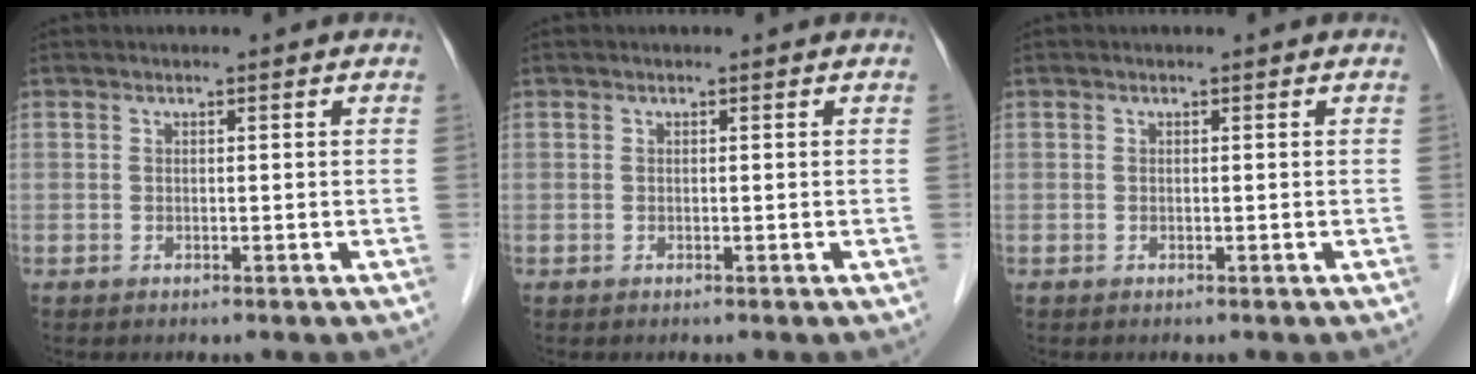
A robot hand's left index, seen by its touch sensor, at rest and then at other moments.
{"total": 0.0}
{"total": 0.0}